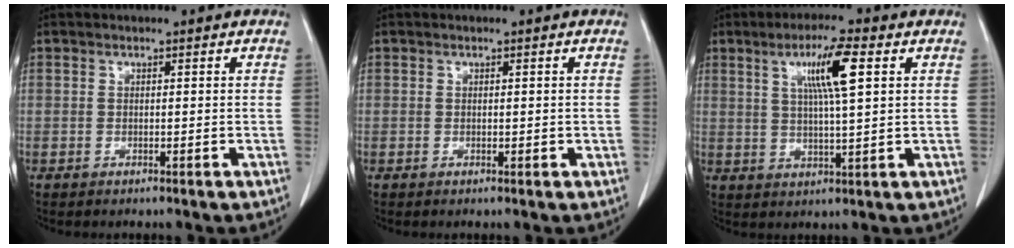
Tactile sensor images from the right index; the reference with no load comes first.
{"total": 0.7, "force": [0.0, 0.5, 0.5], "torque": [-0.006, 0.000, 0.000]}
{"total": 8.2, "force": [2.9, 0.1, 7.6], "torque": [-0.138, 0.006, 0.051]}